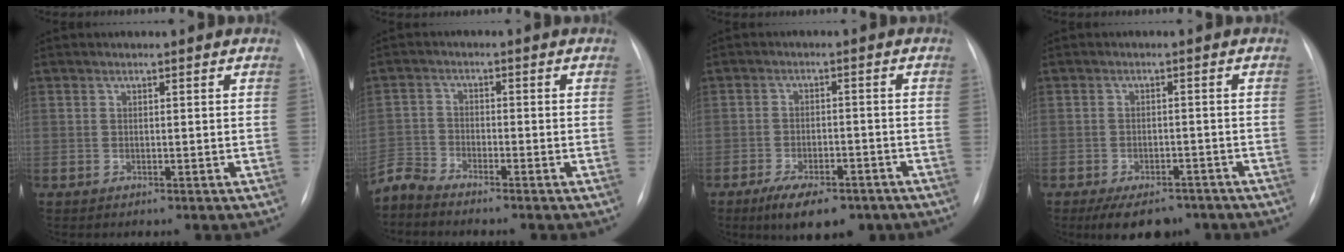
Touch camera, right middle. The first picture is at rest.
{"total": 3.4, "force": [-3.4, -0.3, -0.1], "torque": [0.003, -0.019, -0.070]}
{"total": 9.4, "force": [-6.6, 3.8, 5.5], "torque": [-0.083, -0.005, -0.098]}
{"total": 7.9, "force": [-5.9, 3.7, 3.6], "torque": [-0.048, 0.001, -0.085]}